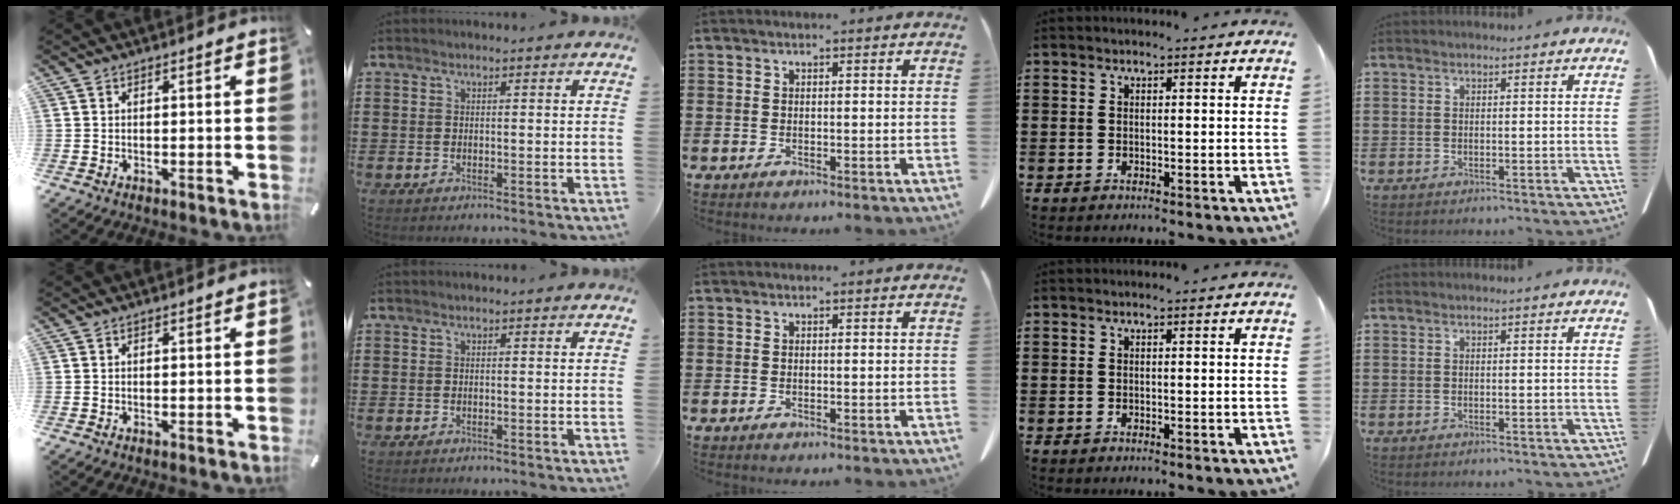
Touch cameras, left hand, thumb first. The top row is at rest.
{}